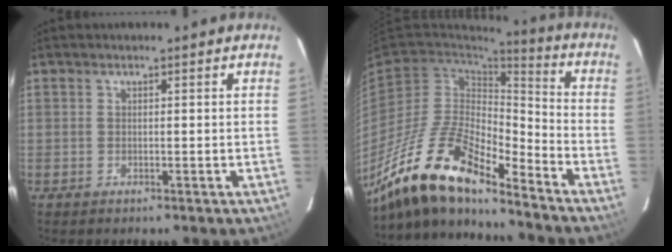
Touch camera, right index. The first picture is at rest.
{"total": 18.6, "force": [-14.5, 4.9, 10.5], "torque": [-0.208, -0.019, -0.278]}